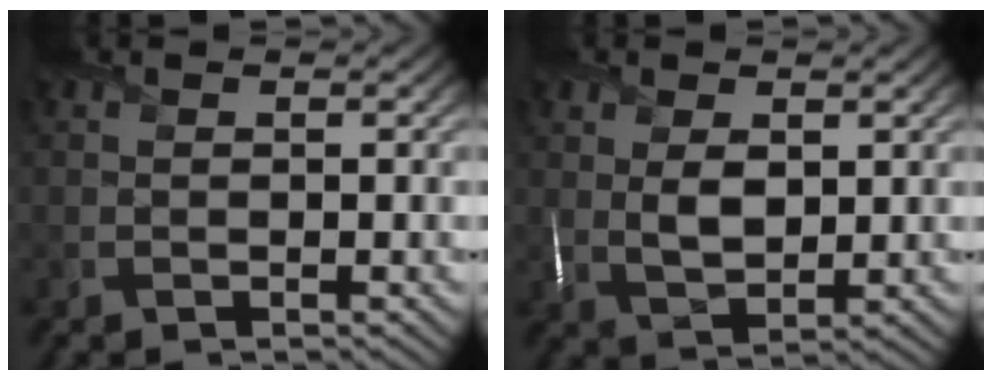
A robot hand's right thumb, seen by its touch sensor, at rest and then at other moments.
{"total": 3.5, "force": [1.0, 2.0, 2.7], "torque": [-0.060, -0.003, 0.021]}